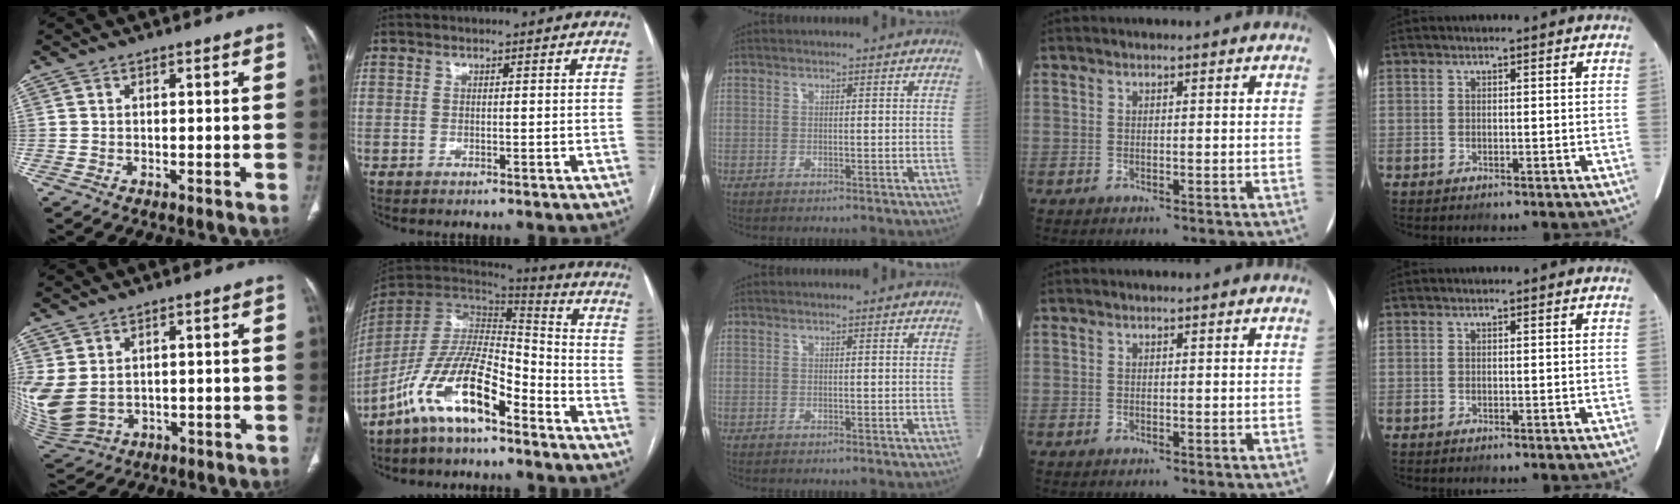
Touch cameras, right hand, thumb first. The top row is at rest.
{"thumb": {"total": 11.0, "force": [1.4, 8.1, 7.4], "torque": [-0.187, -0.006, 0.057]}, "index": {"total": 14.1, "force": [-8.7, 4.0, 10.5], "torque": [-0.204, 0.008, -0.162]}}